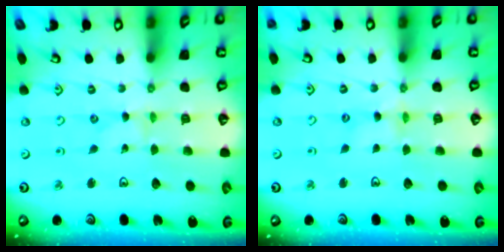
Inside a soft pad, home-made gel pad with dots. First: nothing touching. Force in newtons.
{"total": 2.3, "press": 2.3, "slide": 0.3}